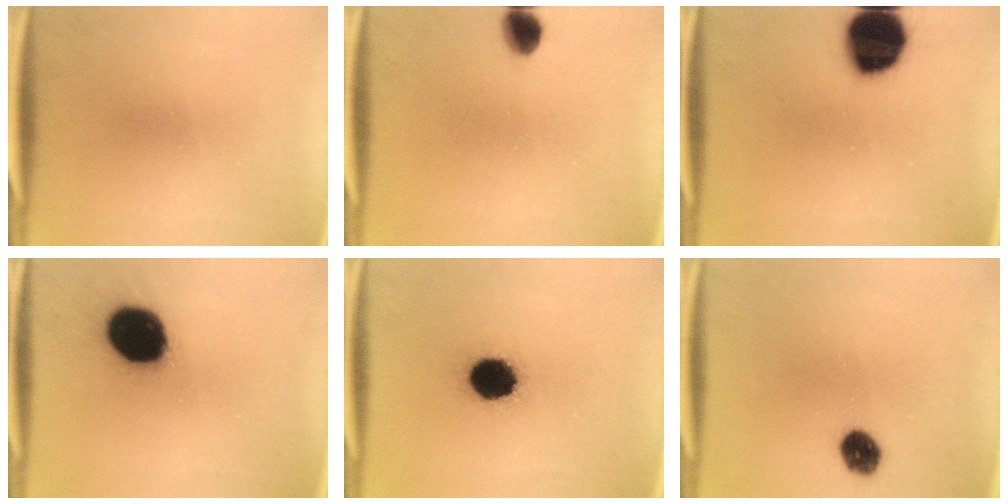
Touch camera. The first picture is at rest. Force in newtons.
{"total": 4.7}
{"total": 17.6}
{"total": 18.9}
{"total": 12.4}
{"total": 6.0}